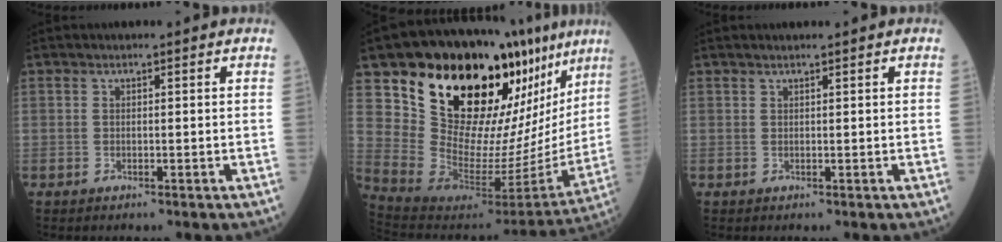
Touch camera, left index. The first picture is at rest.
{"total": 26.0, "force": [18.6, 6.4, 16.9], "torque": [-0.254, -0.051, 0.290]}
{"total": 1.8, "force": [1.7, 0.1, 0.6], "torque": [-0.007, 0.021, 0.032]}